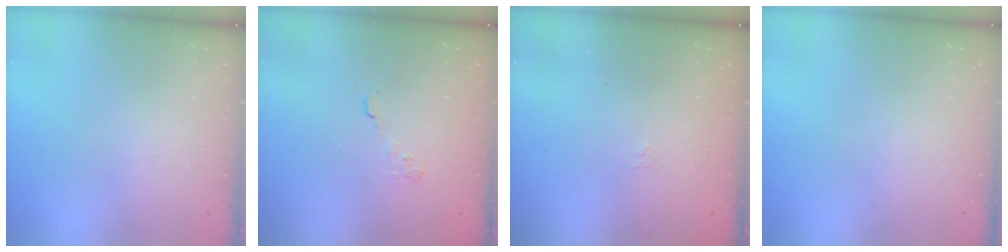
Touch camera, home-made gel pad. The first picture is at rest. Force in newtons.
{"total": 3.0, "press": 2.6, "slide": 1.4}
{"total": 1.1, "press": 0.4, "slide": 1.1}
{"total": 0.0}